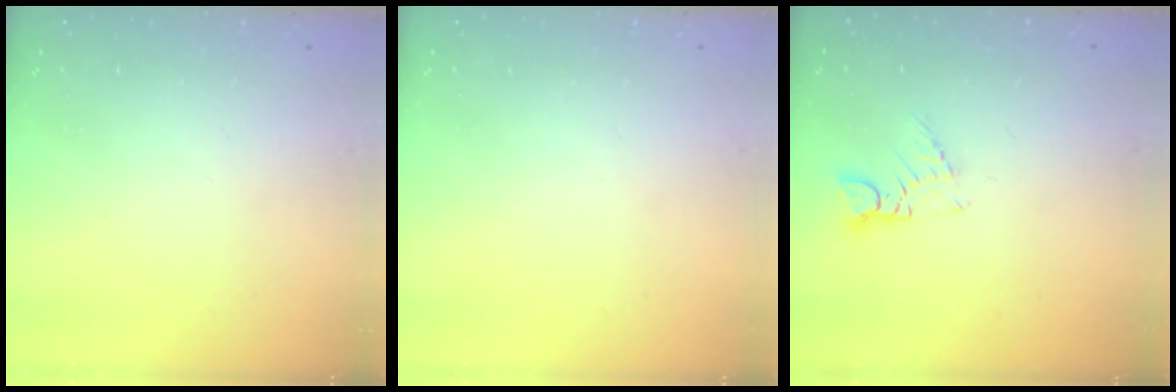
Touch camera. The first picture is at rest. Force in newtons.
{"total": 0.0}
{"total": 3.1, "press": 3.1, "slide": 0.2}